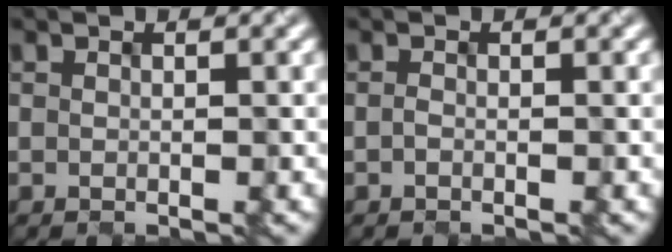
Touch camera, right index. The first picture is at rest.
{"total": 0.6, "force": [-0.3, 0.2, 0.4], "torque": [-0.009, -0.001, -0.005]}